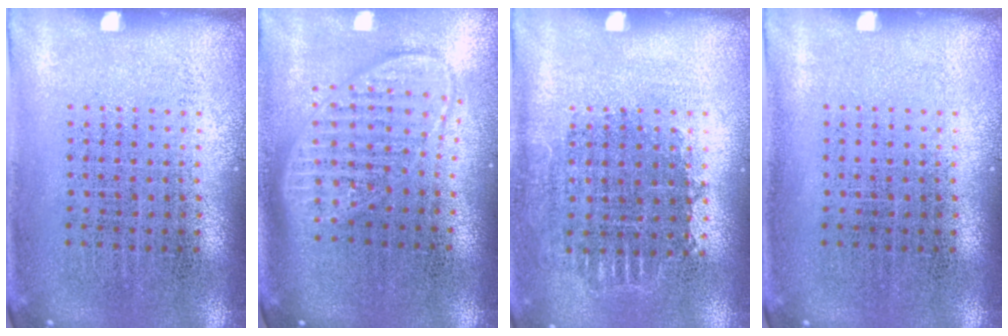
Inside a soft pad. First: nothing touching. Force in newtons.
{"total": 1.8, "press": 1.5, "slide": 1.0}
{"total": 0.8, "press": 0.7, "slide": 0.3}
{"total": 0.0}